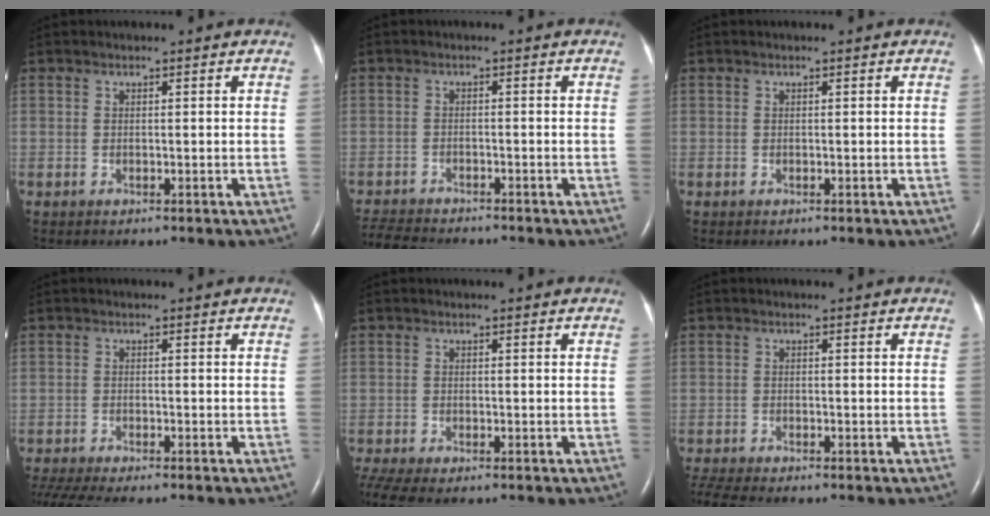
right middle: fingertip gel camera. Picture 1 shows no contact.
{"total": 7.1, "force": [-6.7, 0.8, 2.2], "torque": [-0.042, -0.015, -0.108]}
{"total": 0.0}
{"total": 9.7, "force": [-8.3, 0.9, 4.8], "torque": [-0.075, -0.011, -0.130]}
{"total": 6.8, "force": [-5.3, 1.9, 3.9], "torque": [-0.085, -0.008, -0.089]}
{"total": 5.5, "force": [-4.9, 0.0, 2.4], "torque": [-0.050, -0.014, -0.085]}